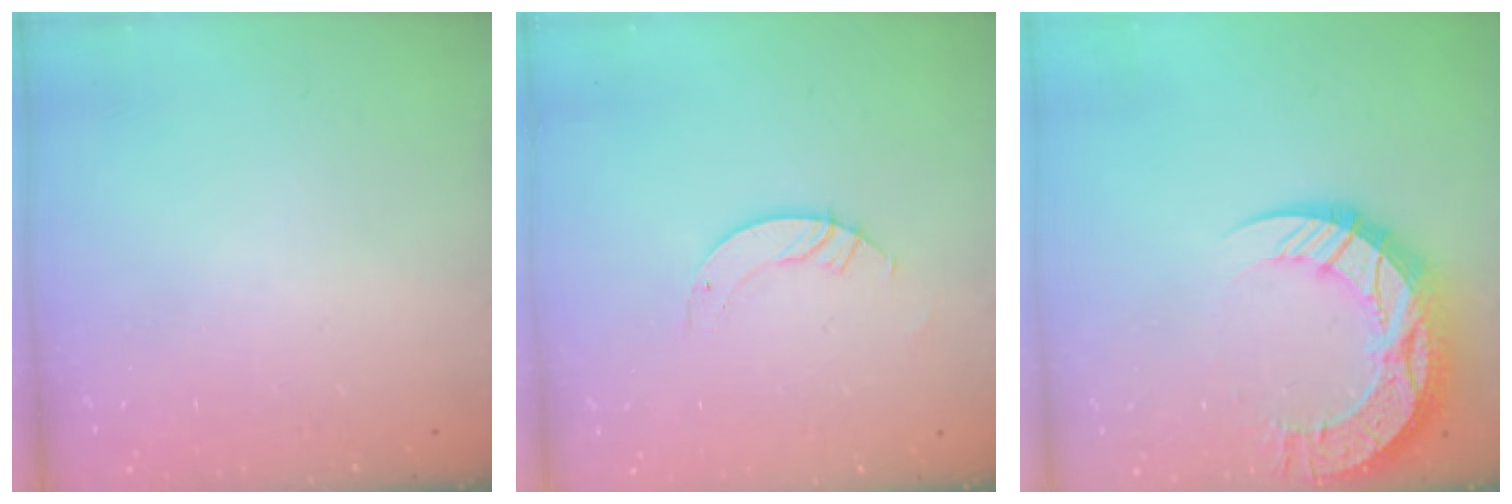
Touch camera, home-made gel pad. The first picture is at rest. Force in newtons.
{"total": 3.5, "press": 3.5, "slide": 0.2}
{"total": 18.2, "press": 18.2, "slide": 1.4}